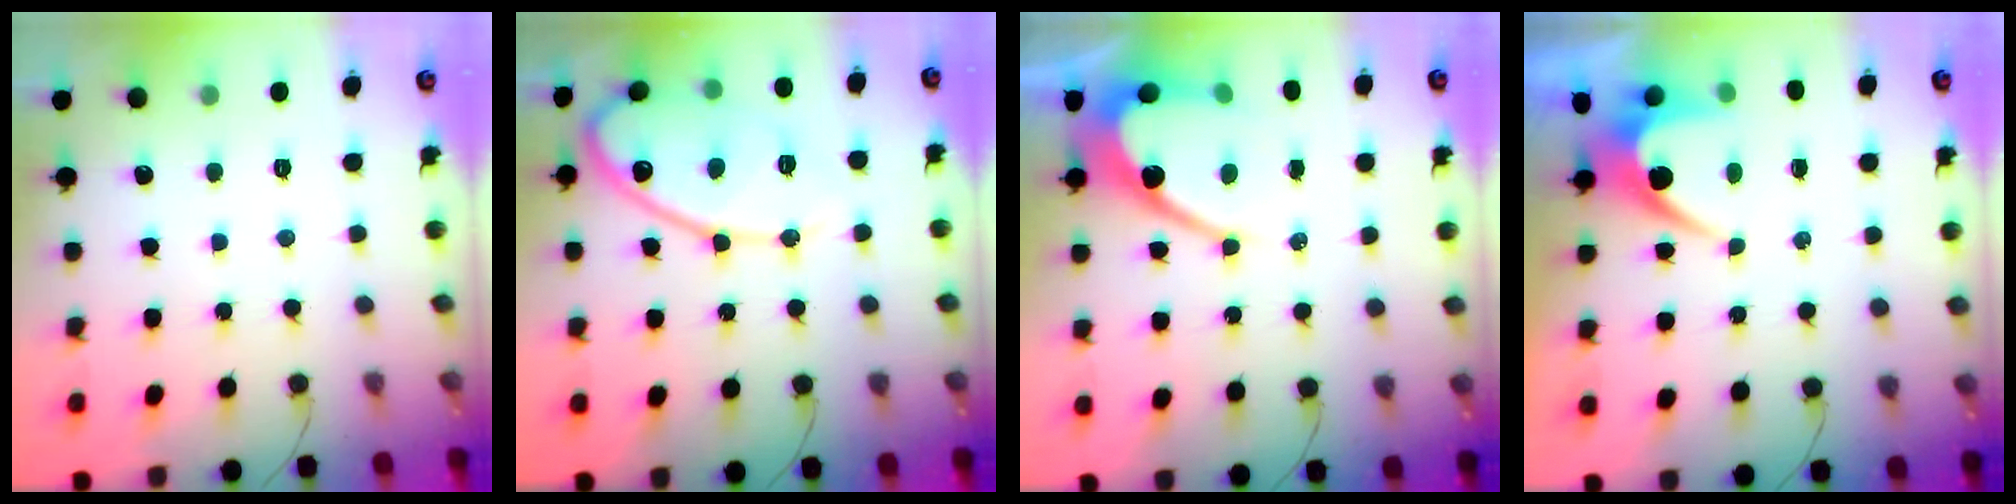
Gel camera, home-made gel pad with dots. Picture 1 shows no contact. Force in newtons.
{"total": 14.3, "press": 14.2, "slide": 1.3}
{"total": 13.5, "press": 13.5, "slide": 1.1}
{"total": 6.5, "press": 6.4, "slide": 0.6}